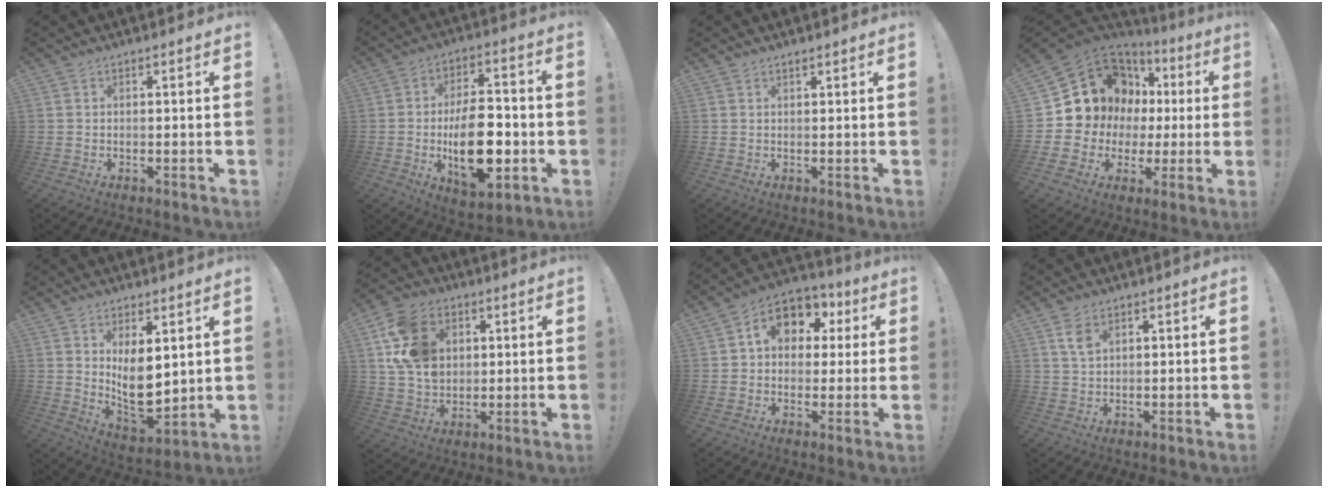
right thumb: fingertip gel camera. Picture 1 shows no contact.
{"total": 19.3, "force": [-3.2, 10.3, 16.0], "torque": [-0.264, -0.003, -0.047]}
{"total": 0.9, "force": [0.9, 0.2, 0.2], "torque": [0.002, -0.004, 0.016]}
{"total": 12.9, "force": [5.9, 10.6, 4.4], "torque": [-0.064, -0.059, 0.137]}
{"total": 11.3, "force": [3.7, 6.4, 8.5], "torque": [-0.111, -0.052, 0.076]}
{"total": 16.5, "force": [5.3, 12.5, 9.4], "torque": [-0.168, -0.016, 0.107]}
{"total": 11.2, "force": [3.0, 8.9, 6.2], "torque": [-0.085, -0.002, 0.060]}
{"total": 4.2, "force": [2.0, 2.1, 2.9], "torque": [-0.045, -0.008, 0.036]}